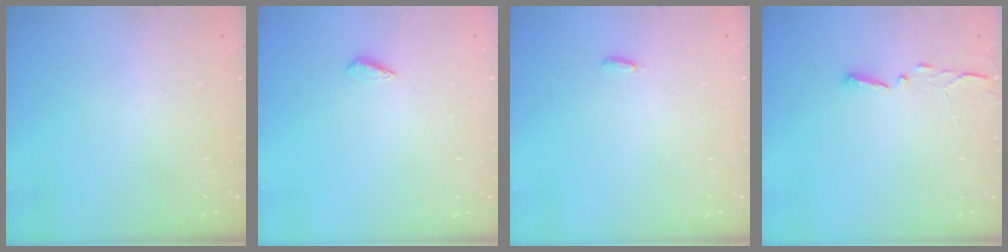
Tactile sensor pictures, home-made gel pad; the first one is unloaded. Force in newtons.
{"total": 2.1, "press": 1.9, "slide": 0.8}
{"total": 2.9, "press": 2.8, "slide": 0.9}
{"total": 2.9, "press": 2.9, "slide": 0.4}